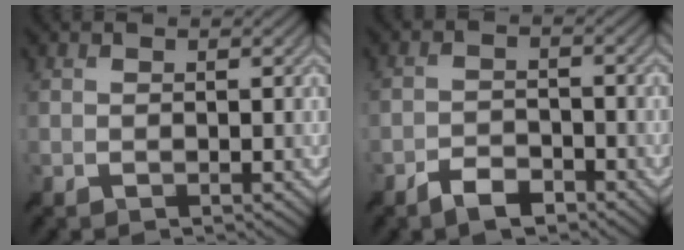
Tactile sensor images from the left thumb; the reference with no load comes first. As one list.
[{"total": 3.5, "force": [-2.8, 1.3, 1.7], "torque": [-0.035, 0.000, -0.054]}]